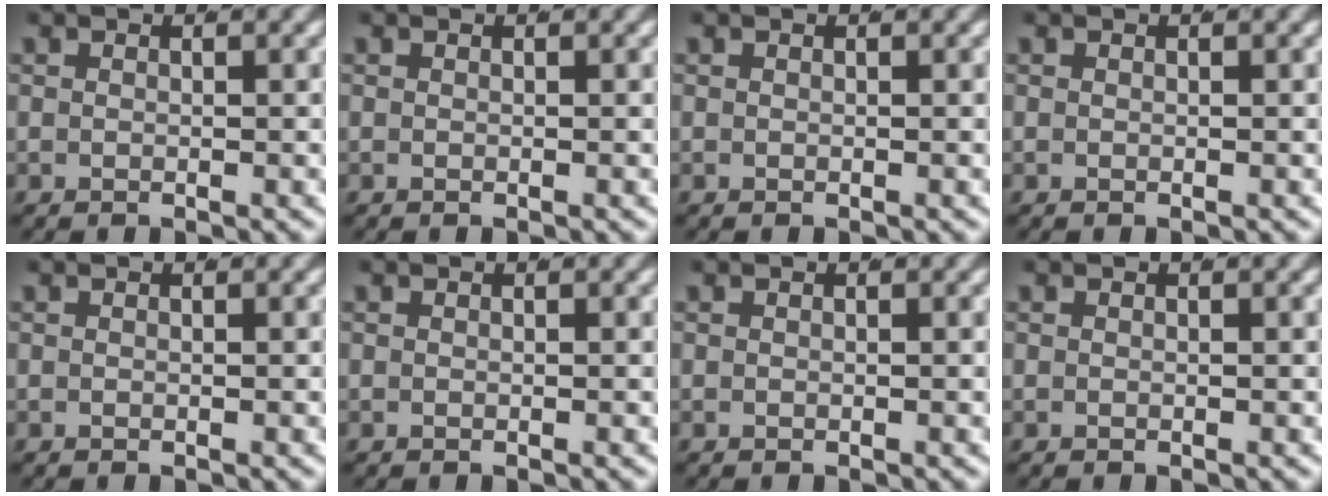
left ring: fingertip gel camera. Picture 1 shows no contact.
{"total": 0.0}
{"total": 0.0}
{"total": 0.0}
{"total": 0.0}
{"total": 0.0}
{"total": 0.0}
{"total": 0.0}